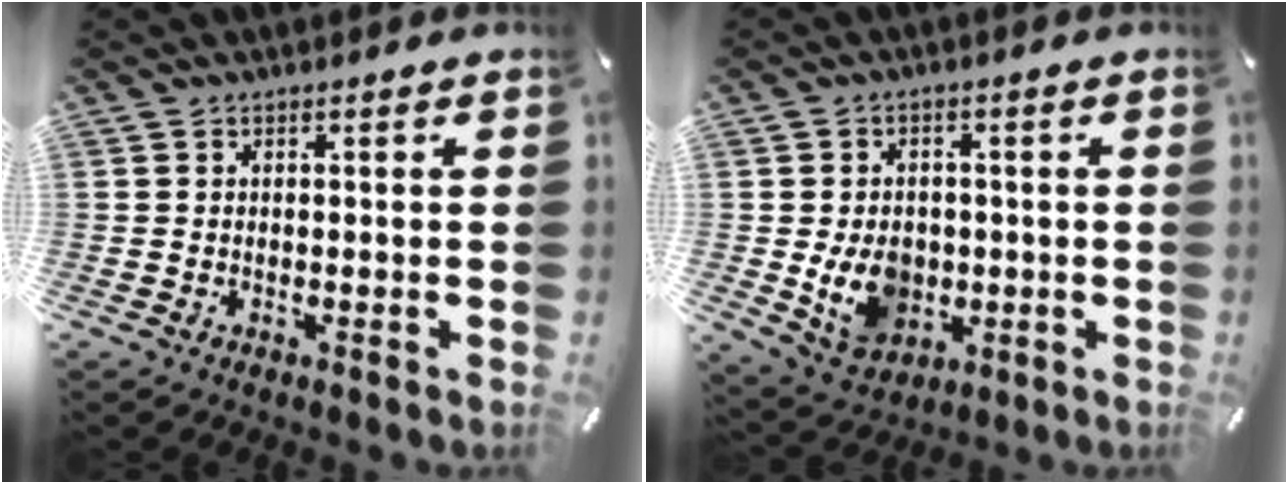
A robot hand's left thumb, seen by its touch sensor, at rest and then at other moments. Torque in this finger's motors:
{"motor_torque": [1.03, 2.20, 0.45, -0.26, 0.26]}